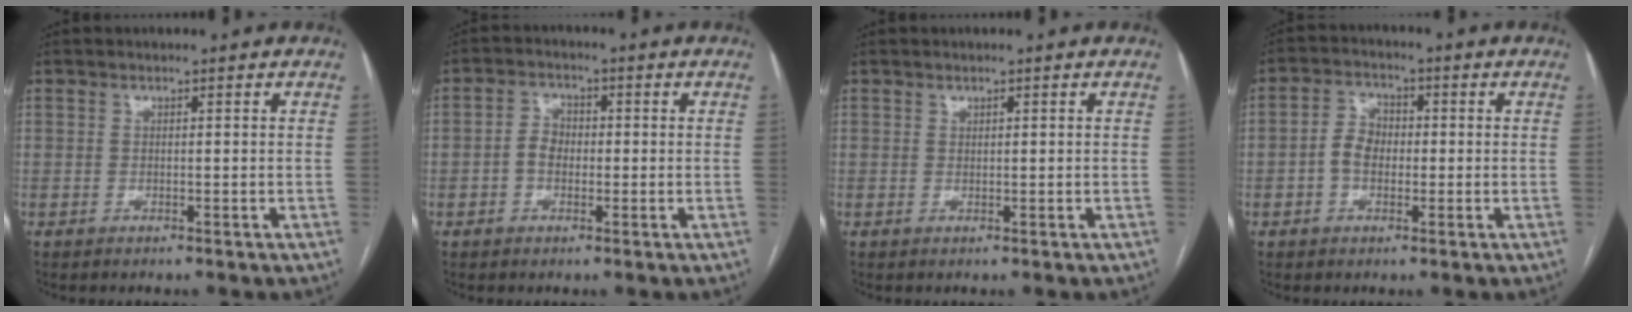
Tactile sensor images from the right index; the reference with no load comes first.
{"total": 3.5, "force": [-0.6, 2.5, 2.3], "torque": [-0.047, 0.014, -0.016]}
{"total": 0.5, "force": [0.3, 0.2, 0.4], "torque": [-0.006, -0.002, 0.004]}
{"total": 4.8, "force": [-0.8, 3.4, 3.3], "torque": [-0.071, 0.018, -0.018]}